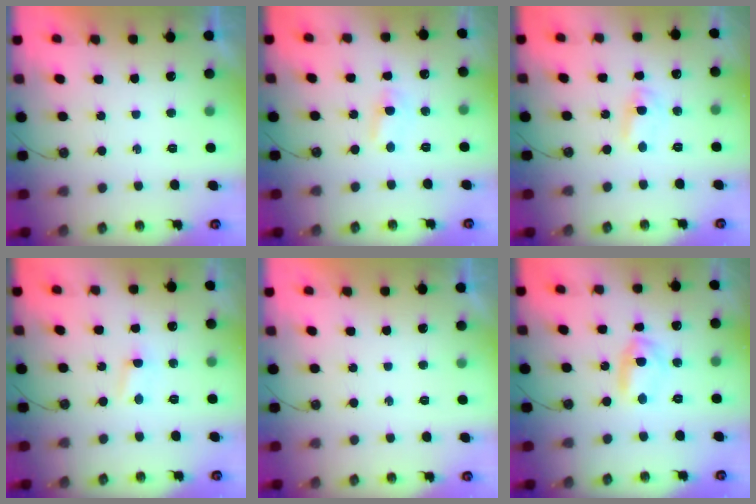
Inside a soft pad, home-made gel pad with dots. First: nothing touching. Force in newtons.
{"total": 2.5, "press": 2.5, "slide": 0.3}
{"total": 1.7, "press": 1.7, "slide": 0.2}
{"total": 1.2, "press": 1.1, "slide": 0.2}
{"total": 0.0}
{"total": 7.1, "press": 4.0, "slide": 5.9}